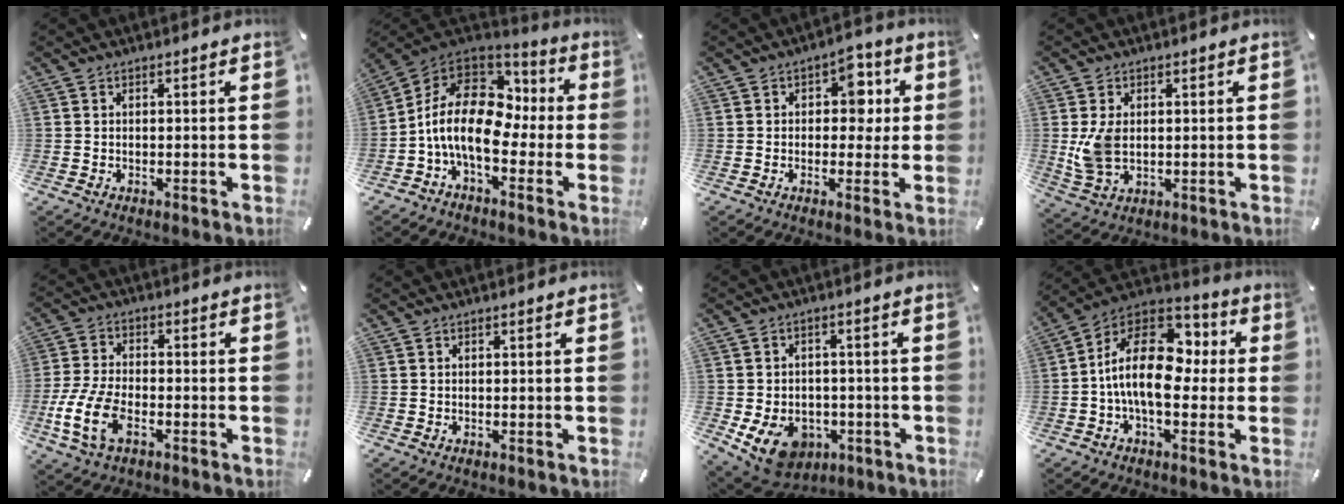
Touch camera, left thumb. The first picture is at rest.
{"total": 16.2, "force": [-2.5, 9.8, 12.6], "torque": [-0.252, 0.013, -0.043]}
{"total": 7.5, "force": [1.0, 5.6, 4.8], "torque": [-0.046, -0.002, 0.007]}
{"total": 7.3, "force": [0.8, 4.9, 5.3], "torque": [-0.111, -0.006, 0.012]}
{"total": 10.5, "force": [-4.3, 6.0, 7.6], "torque": [-0.174, 0.002, -0.080]}
{"total": 0.0}
{"total": 10.4, "force": [-4.2, 7.8, 5.5], "torque": [-0.106, 0.021, -0.072]}
{"total": 18.2, "force": [-0.2, 11.1, 14.5], "torque": [-0.272, 0.005, -0.003]}